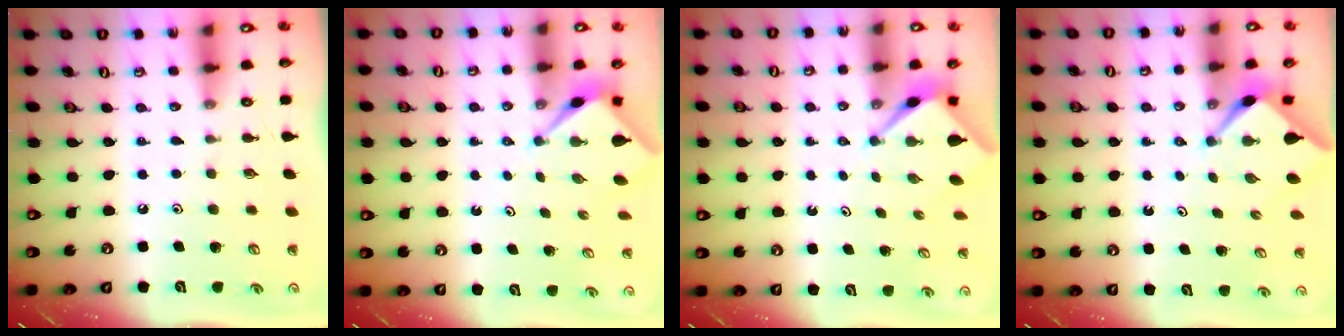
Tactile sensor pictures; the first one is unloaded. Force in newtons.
{"total": 2.8, "press": 2.8, "slide": 0.1}
{"total": 2.5, "press": 2.5, "slide": 0.2}
{"total": 2.6, "press": 2.6, "slide": 0.3}